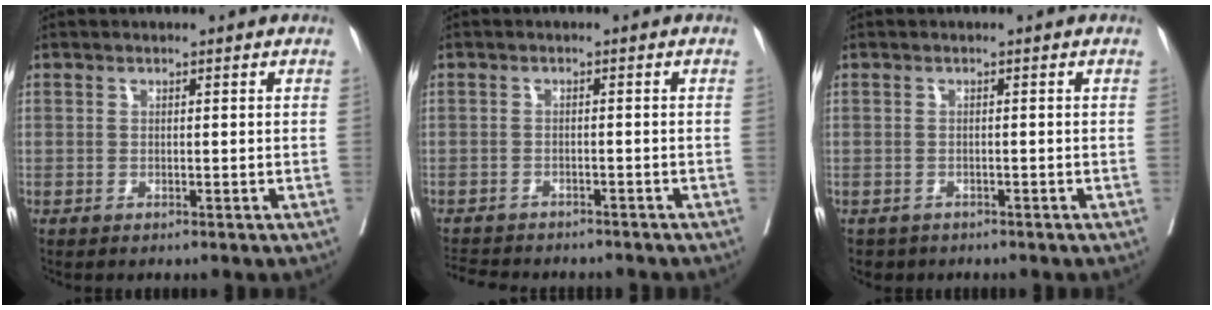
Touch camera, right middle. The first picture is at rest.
{"total": 8.7, "force": [-7.9, 2.4, 2.7], "torque": [-0.052, -0.004, -0.107]}
{"total": 2.4, "force": [-1.8, 1.6, 0.0], "torque": [-0.004, 0.001, -0.030]}